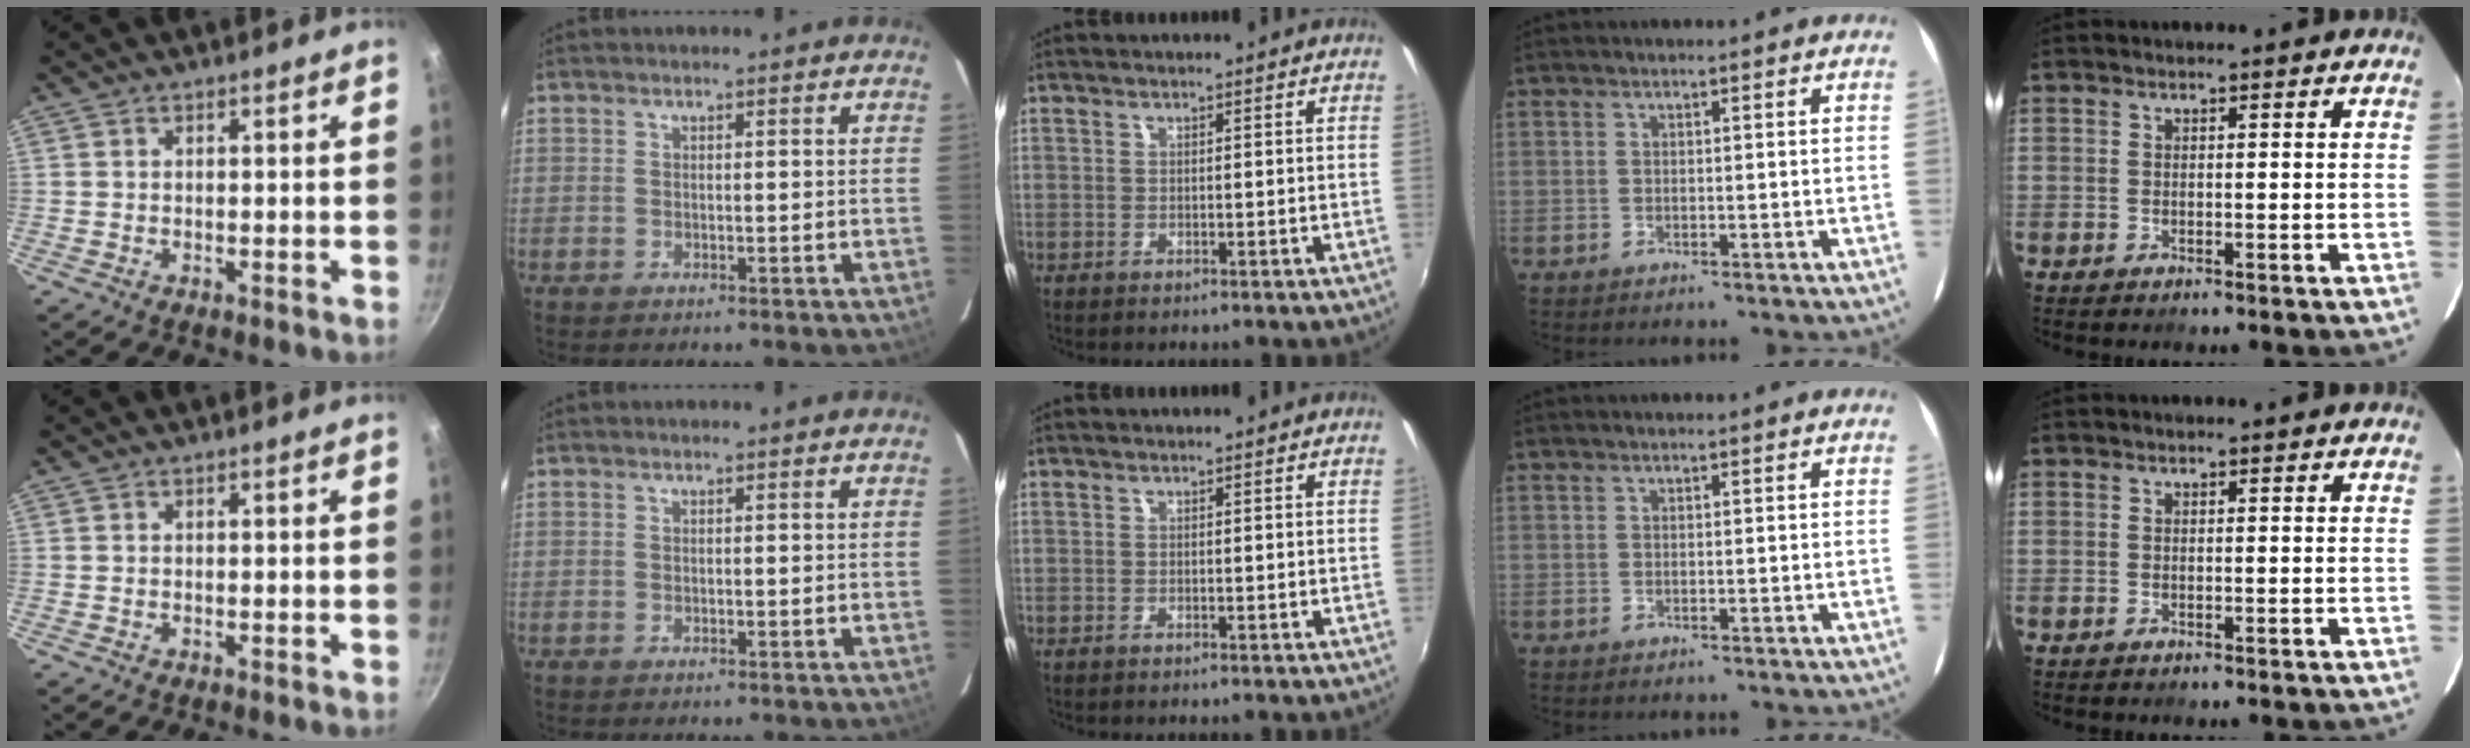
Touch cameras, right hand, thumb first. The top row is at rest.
{}